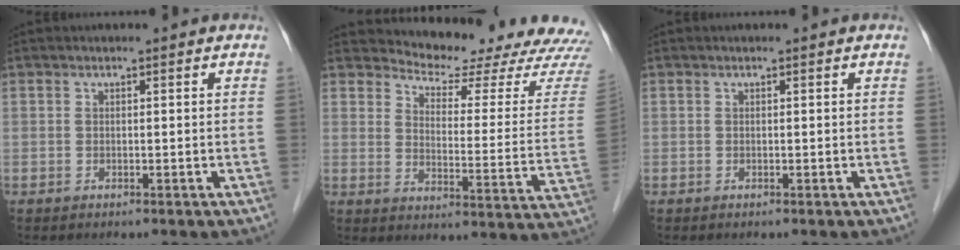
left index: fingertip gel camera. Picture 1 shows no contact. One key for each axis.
{"total": 17.4, "fx": 16.9, "fy": 1.8, "fz": 3.8, "tx": -0.043, "ty": -0.096, "tz": 0.192}
{"total": 0.0}